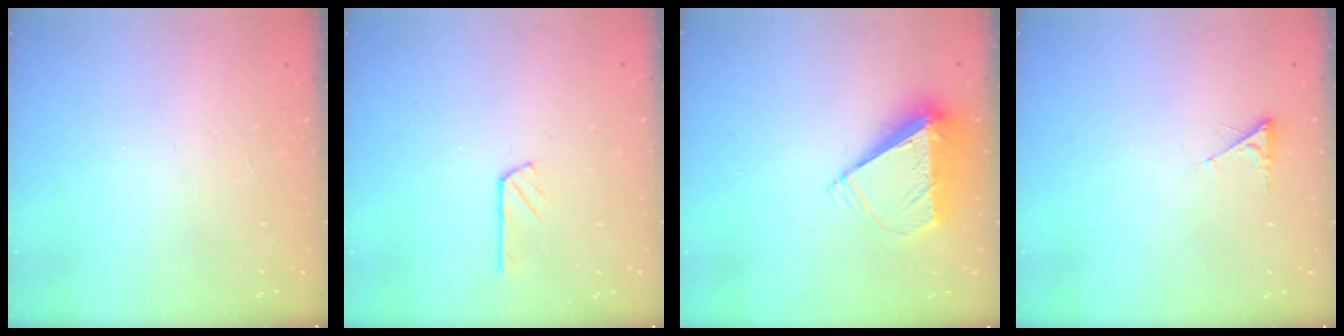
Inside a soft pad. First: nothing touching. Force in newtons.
{"total": 2.8, "press": 2.8, "slide": 0.3}
{"total": 9.3, "press": 9.2, "slide": 1.4}
{"total": 2.4, "press": 2.4, "slide": 0.4}